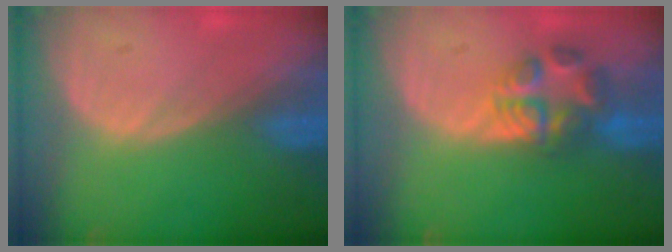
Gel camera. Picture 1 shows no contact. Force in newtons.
{"total": 6.0, "press": 5.9, "slide": 0.7}